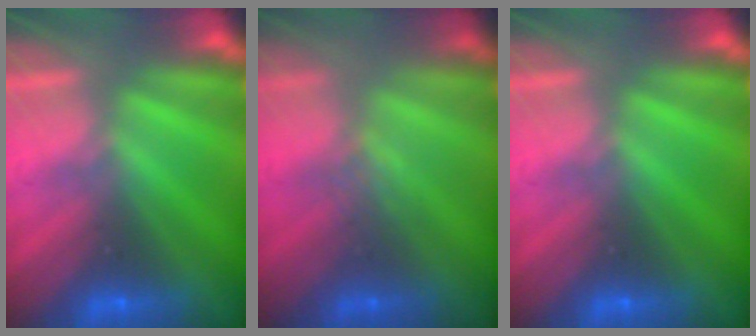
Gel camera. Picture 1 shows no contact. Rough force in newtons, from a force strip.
{"total": 2.5}
{"total": 0.0}